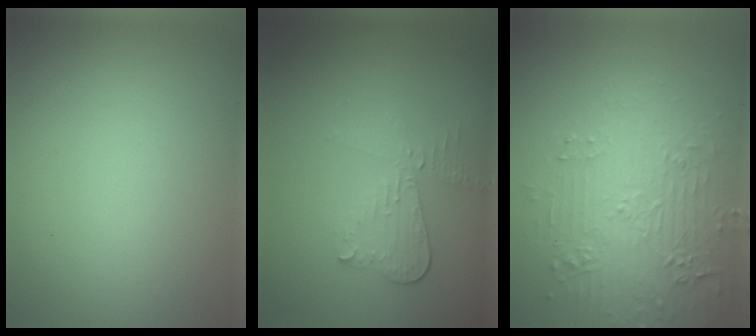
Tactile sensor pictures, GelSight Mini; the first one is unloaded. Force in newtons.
{"total": 3.0, "press": 2.6, "slide": 1.4}
{"total": 4.5, "press": 4.0, "slide": 2.0}